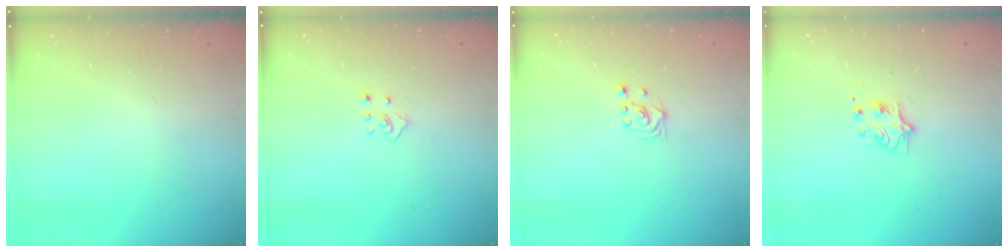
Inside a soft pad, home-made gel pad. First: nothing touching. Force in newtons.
{"total": 4.5, "press": 4.5, "slide": 0.4}
{"total": 3.0, "press": 2.8, "slide": 1.1}
{"total": 5.5, "press": 5.4, "slide": 0.7}